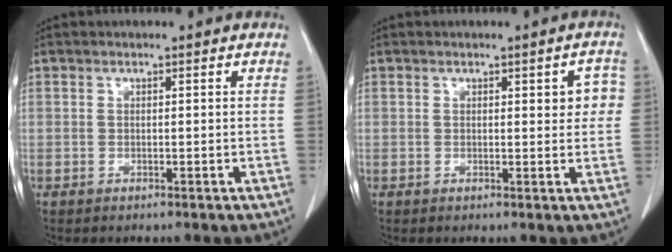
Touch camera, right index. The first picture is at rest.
{"total": 3.1, "force": [0.7, 1.2, 2.8], "torque": [-0.025, 0.006, 0.008]}